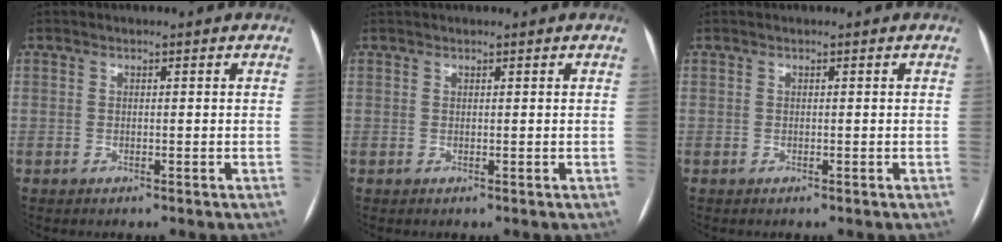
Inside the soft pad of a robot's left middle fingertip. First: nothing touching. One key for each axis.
{"total": 0.8, "fx": 0.8, "fy": -0.2, "fz": 0.1, "tx": -0.004, "ty": 0.019, "tz": 0.016}
{"total": 0.0}